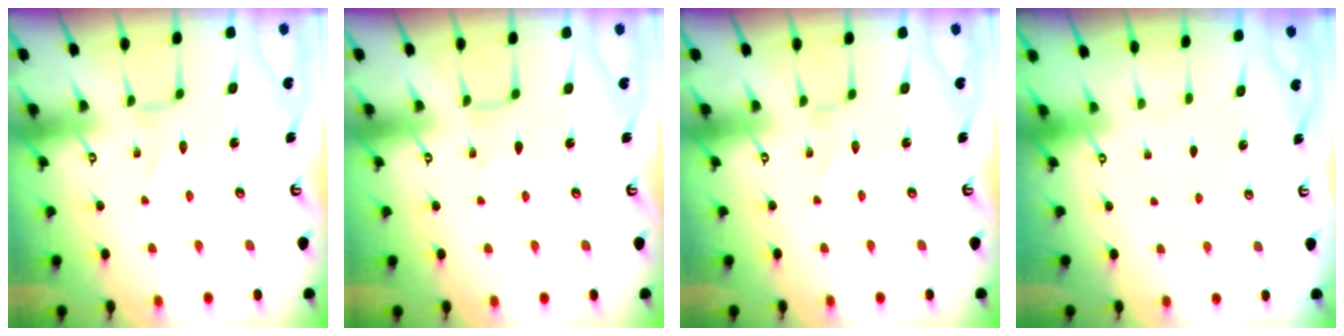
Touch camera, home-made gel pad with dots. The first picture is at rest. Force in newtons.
{"total": 2.1, "press": 2.1, "slide": 0.1}
{"total": 0.0}
{"total": 0.0}